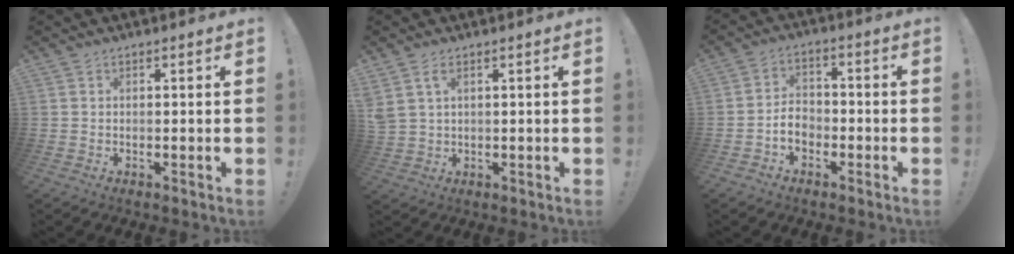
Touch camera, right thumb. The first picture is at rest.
{"total": 4.0, "force": [1.9, 2.2, 2.8], "torque": [-0.052, -0.002, 0.037]}
{"total": 6.3, "force": [-2.9, 4.7, 3.1], "torque": [-0.053, 0.017, -0.050]}